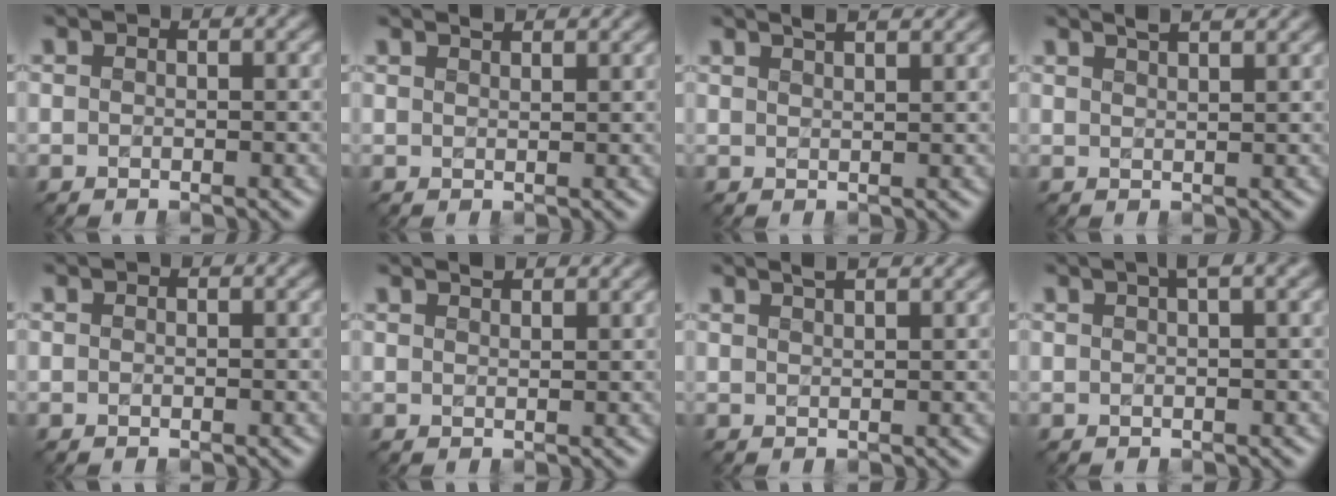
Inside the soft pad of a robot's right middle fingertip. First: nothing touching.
{"total": 1.6, "force": [1.5, 0.3, 0.6], "torque": [-0.004, 0.002, 0.016]}
{"total": 3.3, "force": [2.5, 1.1, 1.8], "torque": [0.001, 0.018, 0.011]}
{"total": 3.3, "force": [2.5, 1.1, 1.8], "torque": [0.001, 0.018, 0.012]}
{"total": 0.0}
{"total": 1.5, "force": [1.4, 0.2, 0.5], "torque": [-0.006, -0.001, 0.021]}
{"total": 2.9, "force": [2.2, 0.9, 1.6], "torque": [0.003, 0.014, 0.007]}
{"total": 2.5, "force": [1.4, 0.5, 2.0], "torque": [-0.023, 0.008, 0.017]}